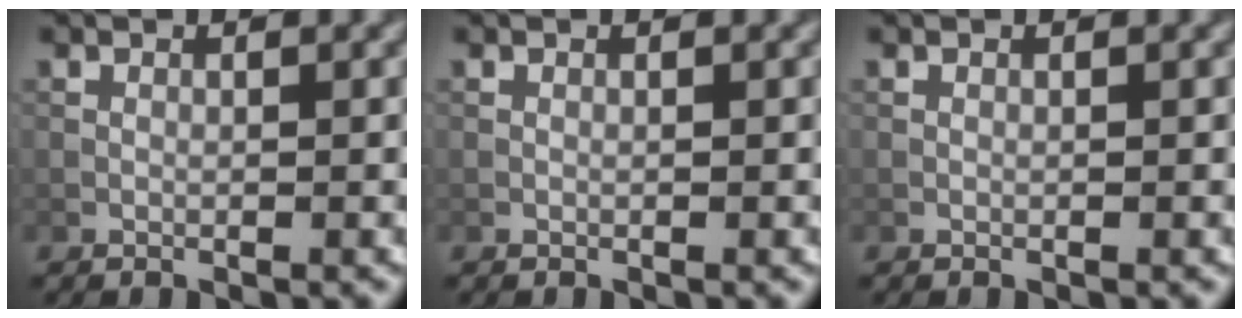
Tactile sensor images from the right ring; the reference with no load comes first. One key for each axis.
{"total": 0.0}
{"total": 0.0}